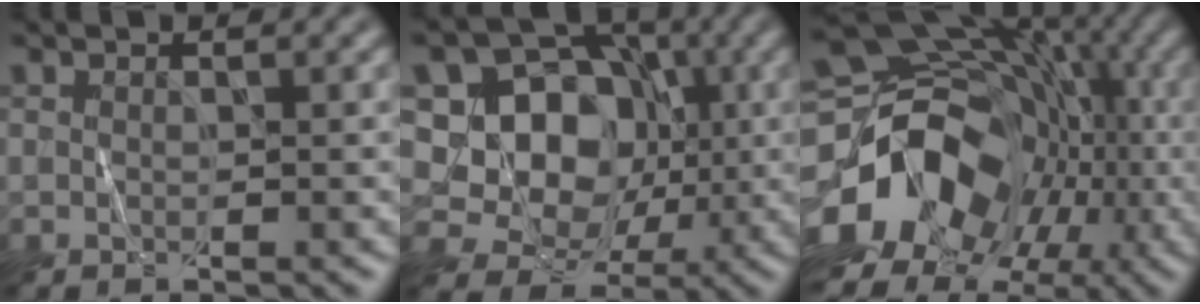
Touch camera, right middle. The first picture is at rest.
{"total": 10.0, "force": [1.4, 8.8, 4.6], "torque": [-0.077, 0.016, 0.002]}
{"total": 16.7, "force": [-5.6, 13.0, 8.9], "torque": [-0.162, -0.005, -0.089]}